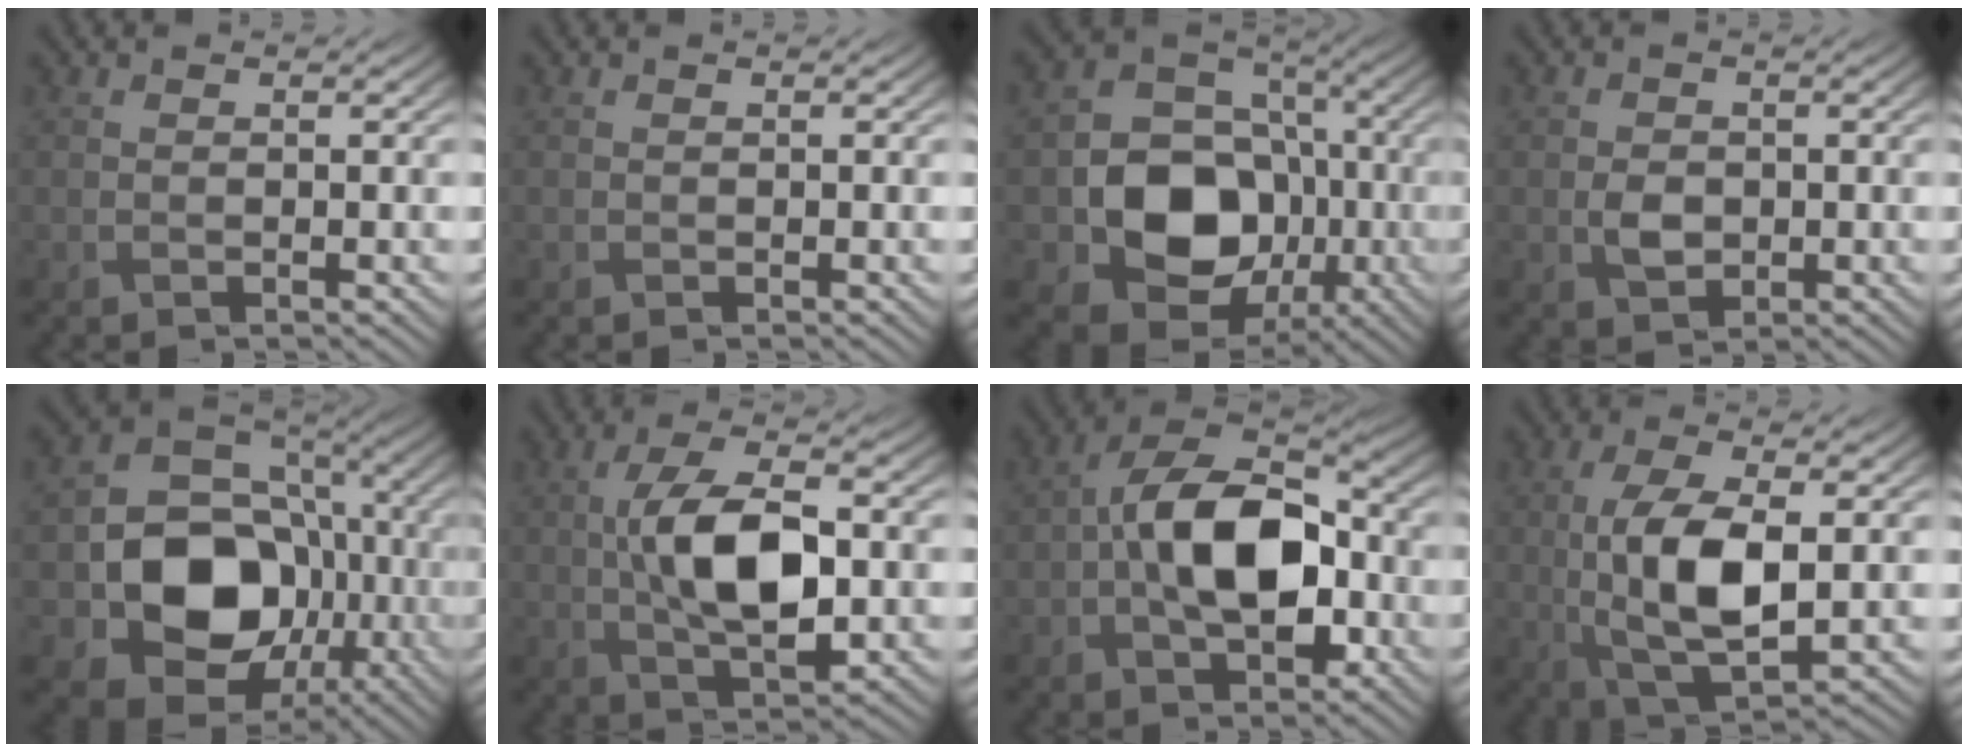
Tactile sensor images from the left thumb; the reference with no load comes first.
{"total": 0.0}
{"total": 13.3, "force": [-3.3, 10.6, 7.4], "torque": [-0.132, -0.025, -0.068]}
{"total": 2.6, "force": [-0.4, 1.9, 1.6], "torque": [-0.037, -0.006, -0.009]}
{"total": 14.9, "force": [-3.8, 11.7, 8.4], "torque": [-0.141, -0.033, -0.069]}
{"total": 10.9, "force": [-0.2, 5.0, 9.7], "torque": [-0.184, 0.004, -0.002]}
{"total": 12.6, "force": [-1.4, 7.3, 10.2], "torque": [-0.183, 0.017, -0.033]}
{"total": 10.8, "force": [-0.3, 4.7, 9.6], "torque": [-0.199, -0.004, -0.001]}